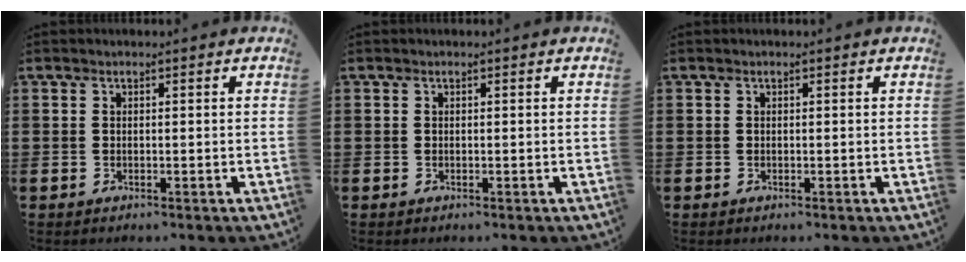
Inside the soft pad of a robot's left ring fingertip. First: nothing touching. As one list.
[{"total": 0.0}, {"total": 0.0}]